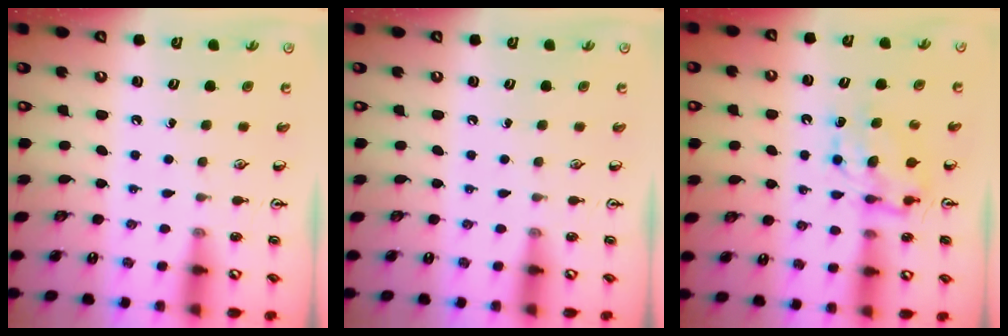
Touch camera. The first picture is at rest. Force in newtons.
{"total": 0.0}
{"total": 8.0, "press": 8.0, "slide": 0.3}